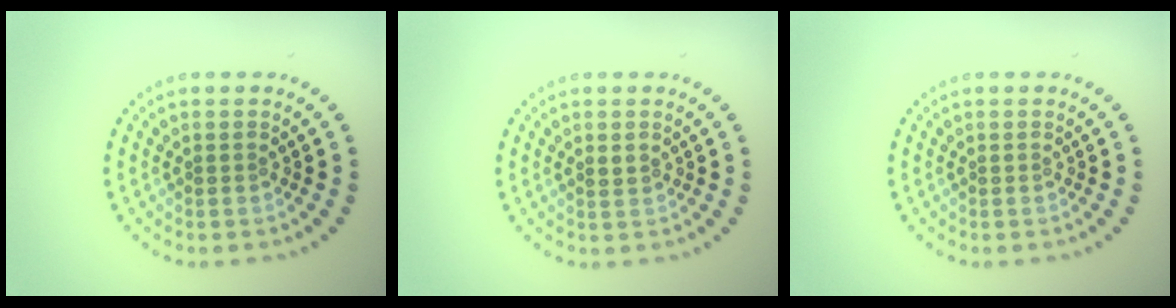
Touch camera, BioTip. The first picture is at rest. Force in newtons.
{"total": 0.8, "press": 0.8, "slide": 0.1}
{"total": 0.0}